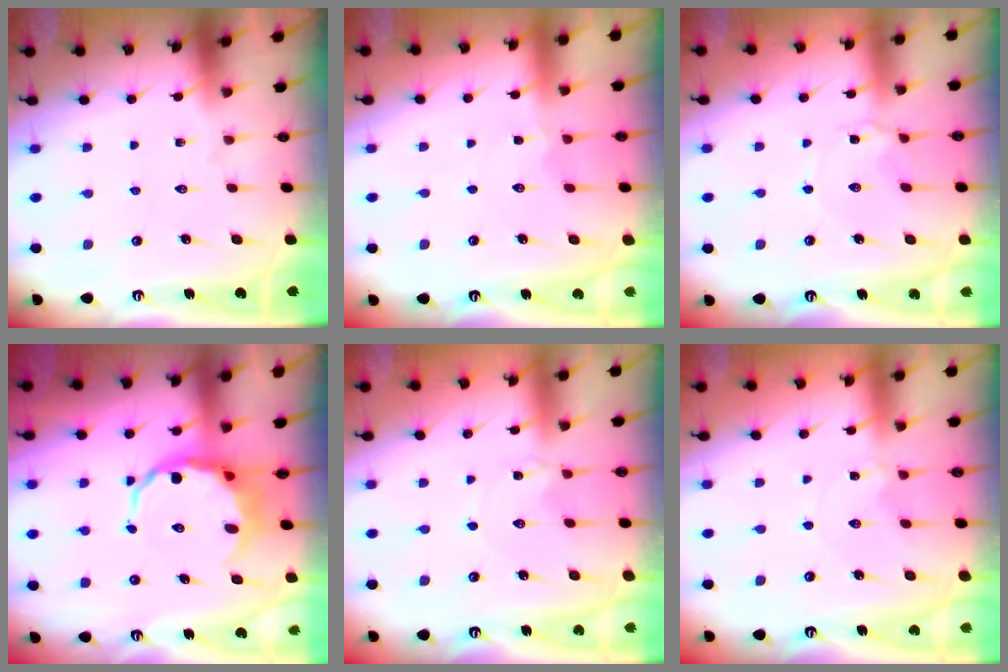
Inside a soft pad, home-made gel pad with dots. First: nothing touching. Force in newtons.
{"total": 2.3, "press": 2.2, "slide": 0.5}
{"total": 5.5, "press": 5.5, "slide": 0.5}
{"total": 7.0, "press": 6.5, "slide": 2.6}
{"total": 1.8, "press": 1.8, "slide": 0.3}
{"total": 1.0, "press": 1.0, "slide": 0.3}